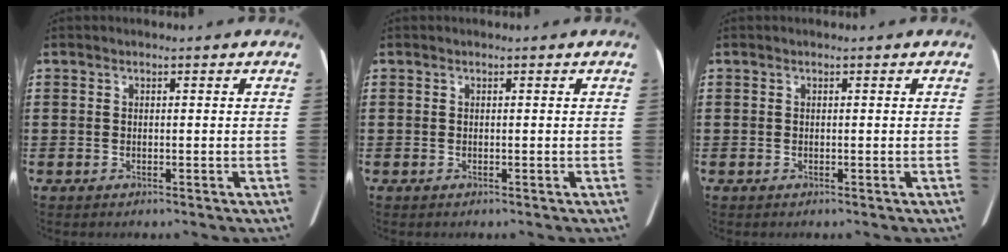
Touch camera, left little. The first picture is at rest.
{"total": 0.0}
{"total": 0.0}